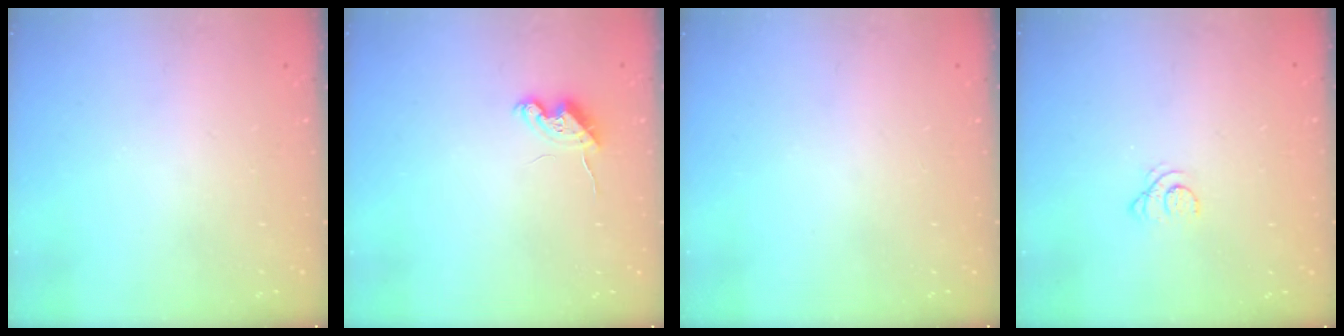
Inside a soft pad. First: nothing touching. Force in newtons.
{"total": 5.9, "press": 5.9, "slide": 0.9}
{"total": 0.0}
{"total": 1.8, "press": 1.8, "slide": 0.2}